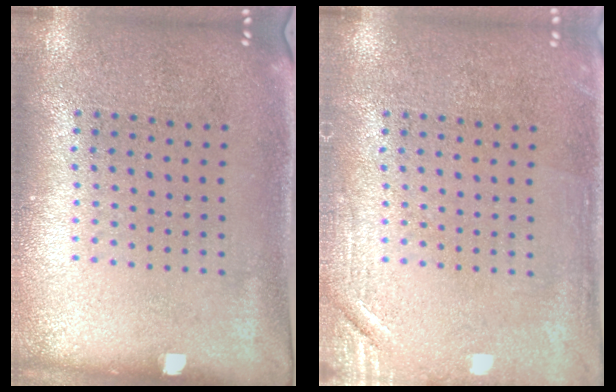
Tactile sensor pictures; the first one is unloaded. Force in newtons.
{"total": 1.8, "press": 1.8, "slide": 0.3}